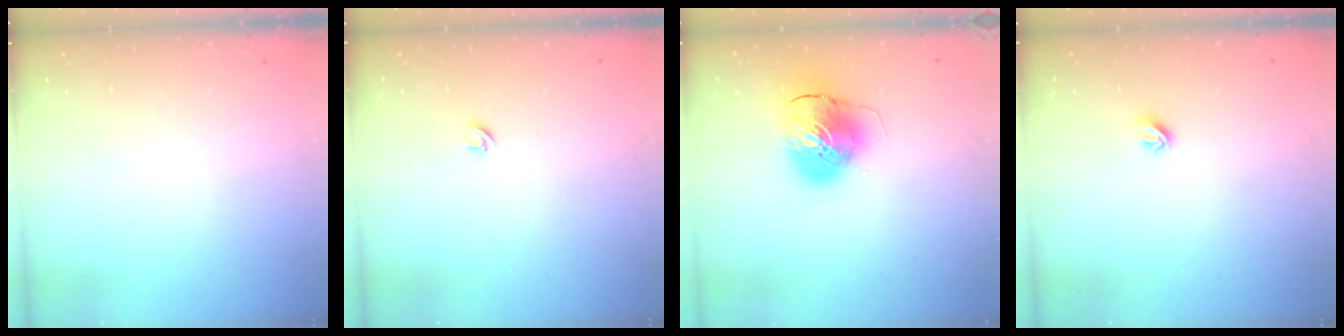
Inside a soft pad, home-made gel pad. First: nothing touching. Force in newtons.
{"total": 3.6, "press": 3.6, "slide": 0.5}
{"total": 10.5, "press": 10.4, "slide": 1.8}
{"total": 5.3, "press": 5.2, "slide": 0.7}